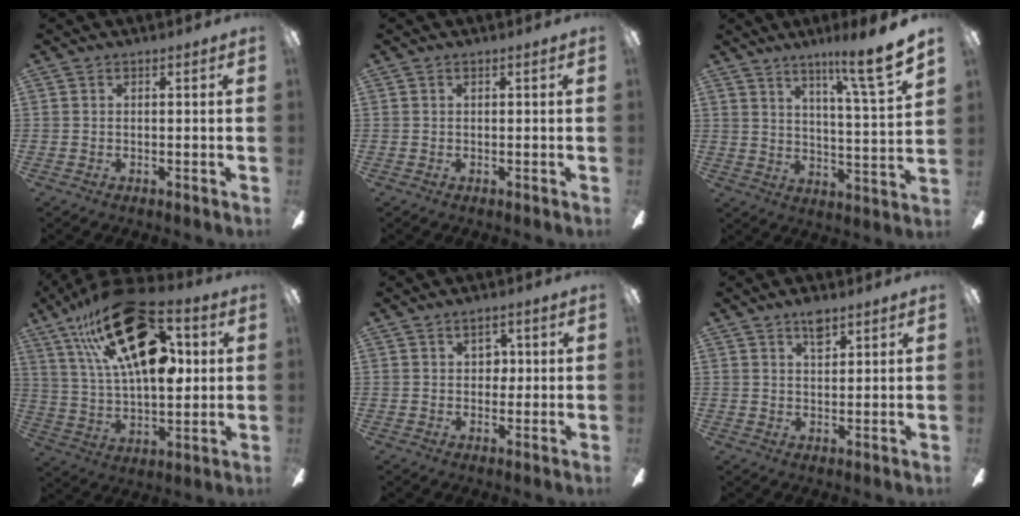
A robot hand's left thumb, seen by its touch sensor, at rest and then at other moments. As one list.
[{"total": 0.0}, {"total": 12.2, "force": [8.9, 0.4, 8.3], "torque": [-0.123, -0.058, 0.137]}, {"total": 27.9, "force": [12.3, 13.4, 21.1], "torque": [-0.362, -0.051, 0.210]}, {"total": 4.0, "force": [1.5, 2.7, 2.5], "torque": [-0.030, 0.001, 0.020]}, {"total": 4.5, "force": [3.1, 2.0, 2.6], "torque": [-0.034, -0.009, 0.051]}]